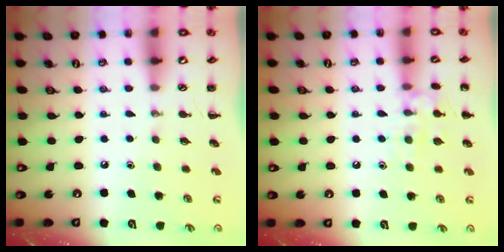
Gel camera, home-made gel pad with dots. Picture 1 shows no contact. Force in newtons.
{"total": 9.5, "press": 9.5, "slide": 0.6}